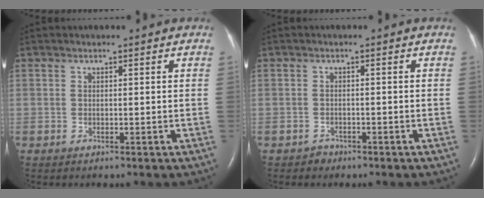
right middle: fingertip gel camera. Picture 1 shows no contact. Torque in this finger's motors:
{"motor_torque": [-0.05, 0.12, -0.05, -0.01]}